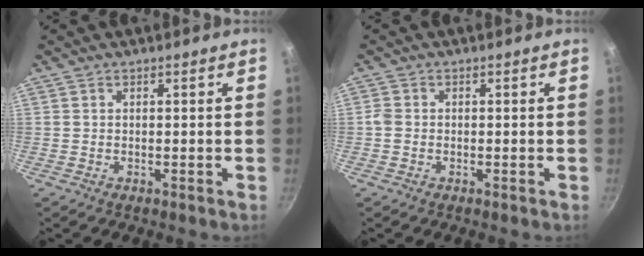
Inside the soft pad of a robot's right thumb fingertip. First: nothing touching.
{"total": 1.6, "force": [-0.4, 1.3, 0.8], "torque": [-0.016, 0.005, -0.010]}